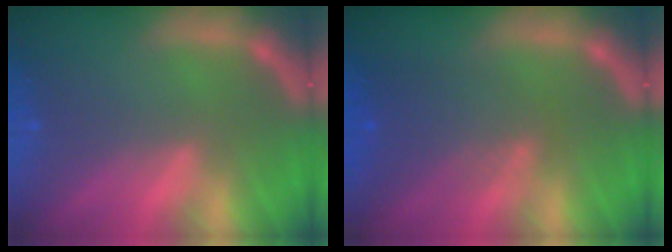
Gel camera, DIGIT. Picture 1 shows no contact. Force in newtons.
{"total": 4.6}